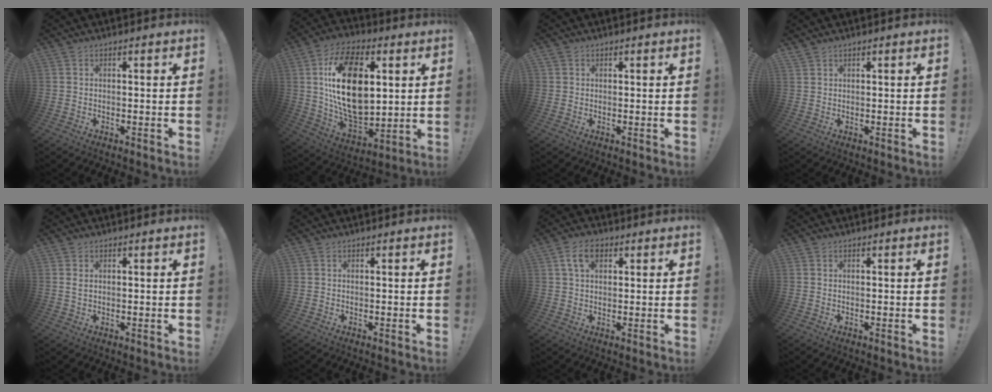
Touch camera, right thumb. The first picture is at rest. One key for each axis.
{"total": 24.9, "fx": 5.1, "fy": 15.1, "fz": 19.1, "tx": -0.360, "ty": -0.025, "tz": 0.089}
{"total": 0.9, "fx": 0.5, "fy": 0.8, "fz": 0.1, "tx": -0.005, "ty": 0.002, "tz": 0.010}
{"total": 1.3, "fx": 1.2, "fy": 0.4, "fz": 0.4, "tx": -0.002, "ty": -0.007, "tz": 0.022}
{"total": 1.6, "fx": 0.7, "fy": 0.9, "fz": 1.2, "tx": -0.020, "ty": 0.001, "tz": 0.011}
{"total": 0.0}
{"total": 6.5, "fx": 2.5, "fy": 4.1, "fz": 4.4, "tx": -0.081, "ty": 0.008, "tz": 0.049}
{"total": 0.0}